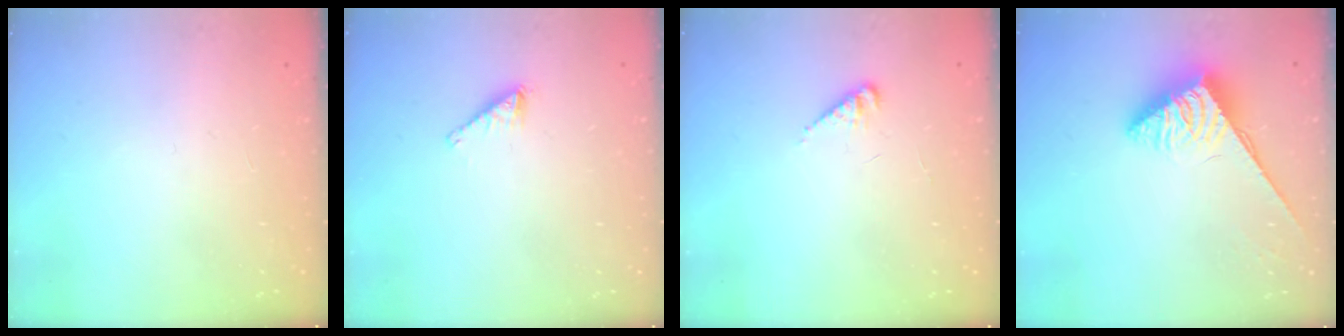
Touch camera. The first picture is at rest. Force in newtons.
{"total": 1.8, "press": 1.7, "slide": 0.1}
{"total": 2.7, "press": 2.6, "slide": 0.4}
{"total": 3.7, "press": 3.6, "slide": 0.6}